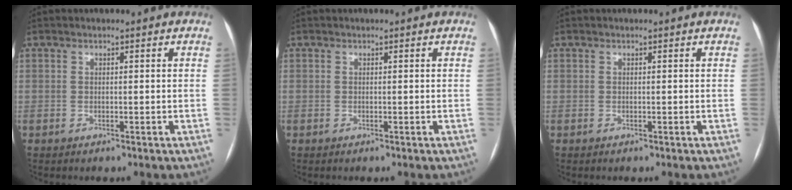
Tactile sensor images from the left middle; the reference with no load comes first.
{"total": 0.0}
{"total": 0.0}